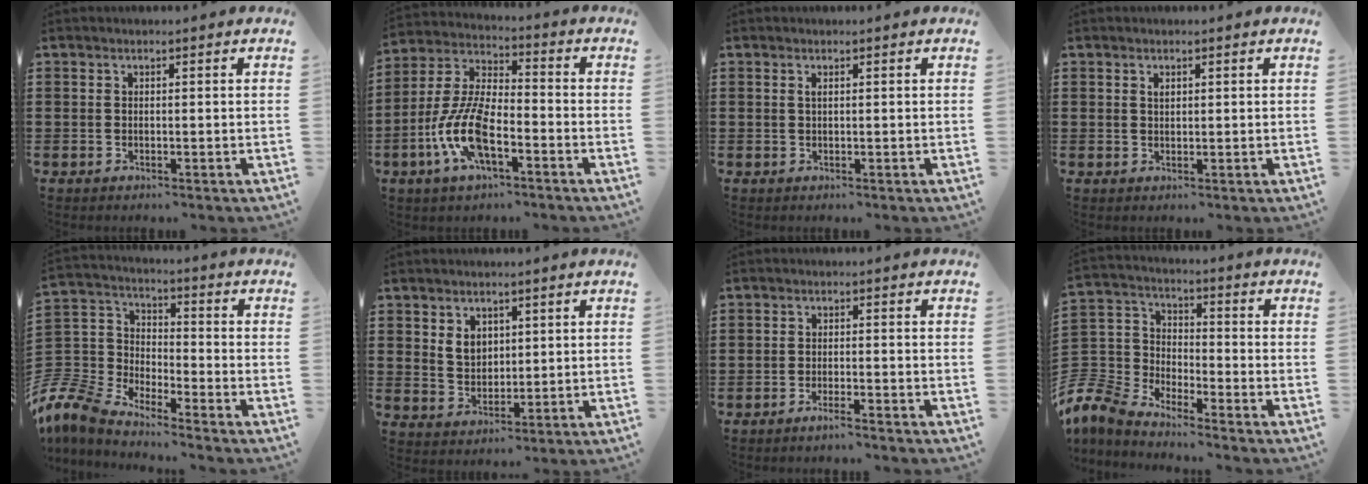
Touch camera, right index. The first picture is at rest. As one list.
[{"total": 10.5, "force": [-4.2, 4.2, 8.7], "torque": [-0.213, -0.007, -0.085]}, {"total": 0.6, "force": [0.2, 0.1, 0.5], "torque": [-0.012, 0.000, 0.004]}, {"total": 0.9, "force": [0.5, 0.5, 0.6], "torque": [-0.013, 0.004, 0.009]}, {"total": 7.9, "force": [-7.2, 2.8, 1.5], "torque": [-0.086, -0.008, -0.156]}, {"total": 3.7, "force": [1.8, 2.8, 1.6], "torque": [-0.042, 0.010, 0.033]}, {"total": 1.9, "force": [-1.7, -0.3, 0.8], "torque": [-0.014, -0.002, -0.031]}, {"total": 6.3, "force": [-5.7, 2.6, 0.7], "torque": [-0.074, -0.016, -0.130]}]